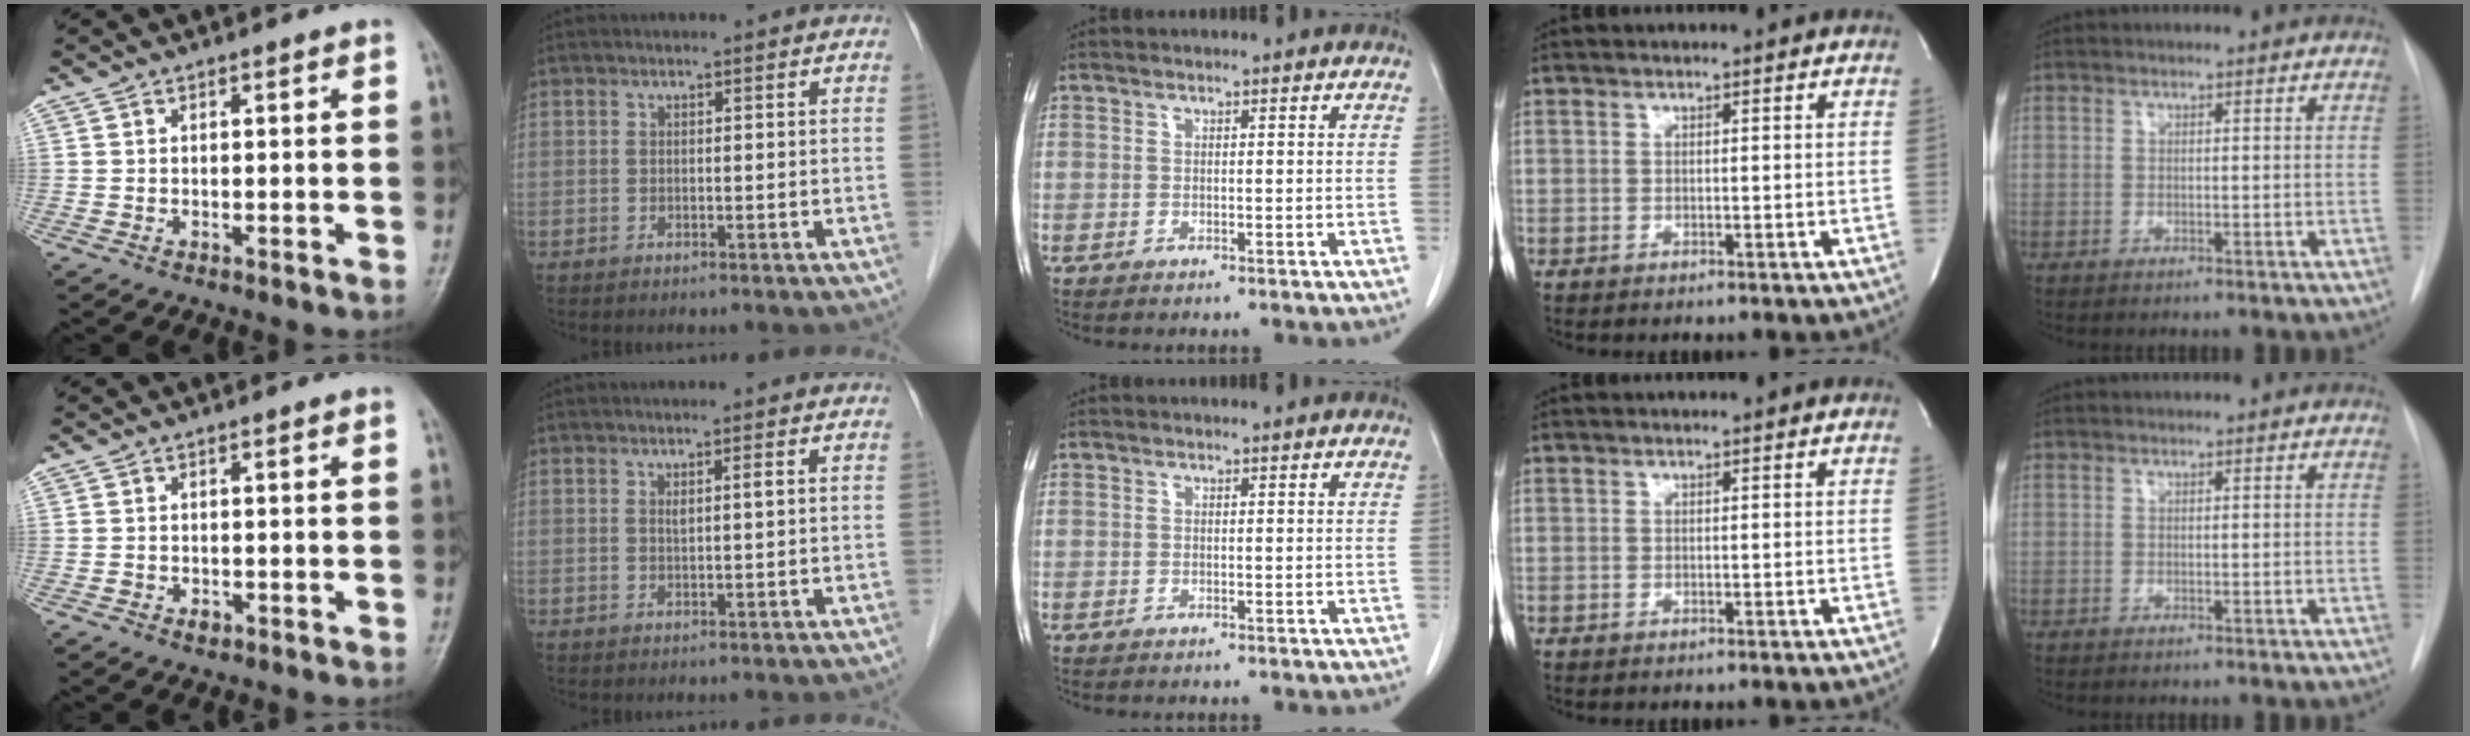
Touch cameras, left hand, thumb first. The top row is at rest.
{"thumb": {"total": 1.3, "force": [-0.8, 0.9, 0.6], "torque": [-0.005, 0.008, -0.009]}, "index": {"total": 1.1, "force": [0.4, -0.2, 1.1], "torque": [-0.021, -0.003, 0.007]}}